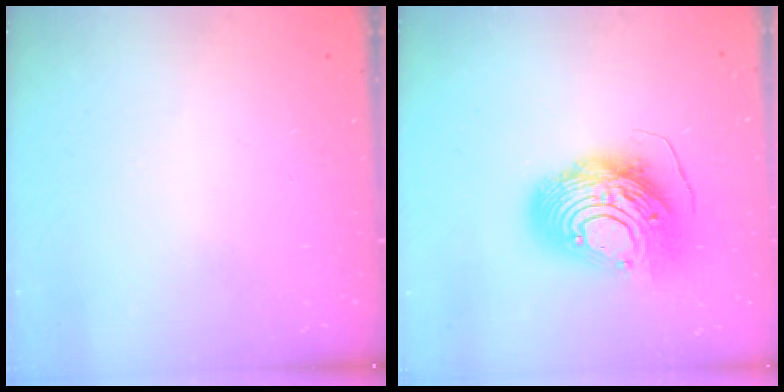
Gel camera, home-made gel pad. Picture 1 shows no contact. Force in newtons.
{"total": 18.0, "press": 17.9, "slide": 1.9}